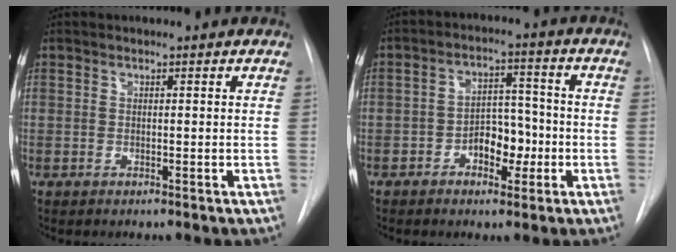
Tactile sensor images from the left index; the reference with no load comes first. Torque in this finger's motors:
{"motor_torque": [0.31, -0.08, 0.11, 0.03]}